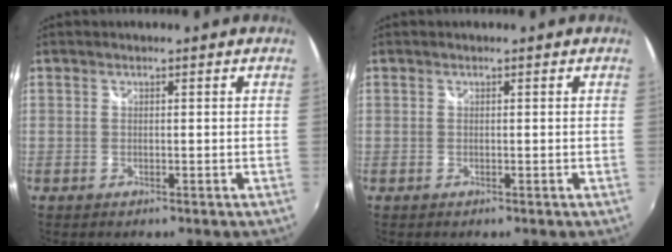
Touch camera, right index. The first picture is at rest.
{"total": 0.0}